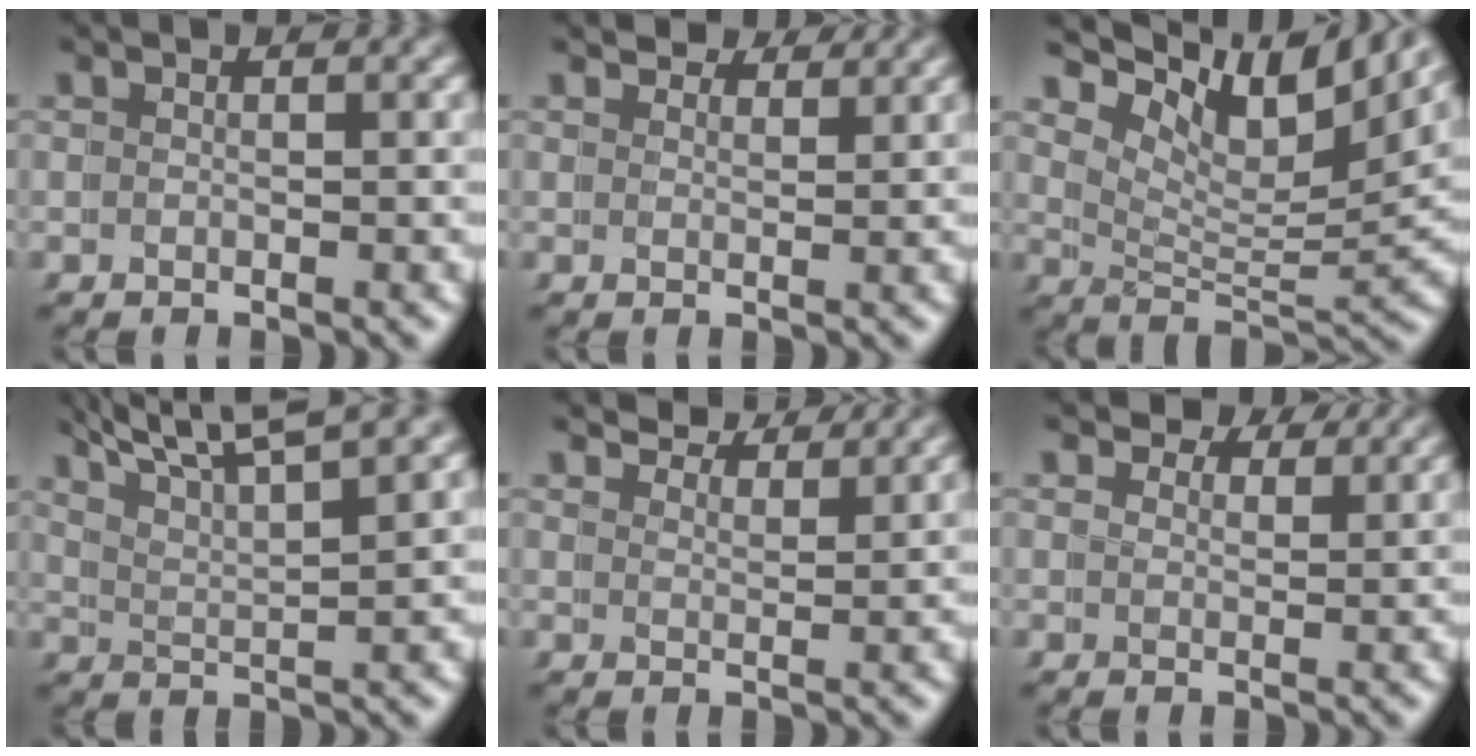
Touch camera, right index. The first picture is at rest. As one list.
[{"total": 3.4, "force": [3.4, -0.3, 0.2], "torque": [0.007, 0.003, 0.052]}, {"total": 9.0, "force": [6.3, 2.5, 6.0], "torque": [-0.091, 0.009, 0.093]}, {"total": 6.0, "force": [5.4, 0.2, 2.6], "torque": [-0.042, 0.009, 0.083]}, {"total": 4.5, "force": [4.5, -0.6, 0.6], "torque": [0.003, 0.008, 0.069]}, {"total": 2.8, "force": [2.8, 0.2, 0.2], "torque": [0.000, -0.002, 0.044]}]